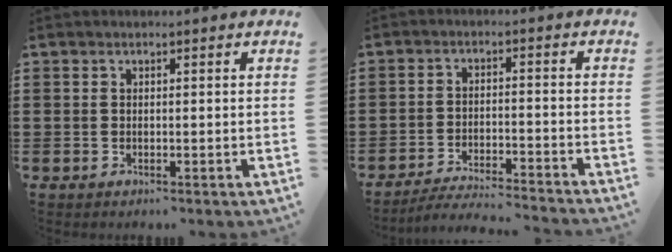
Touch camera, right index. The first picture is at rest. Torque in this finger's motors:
{"motor_torque": [-0.59, 1.55, -1.05, -0.18]}